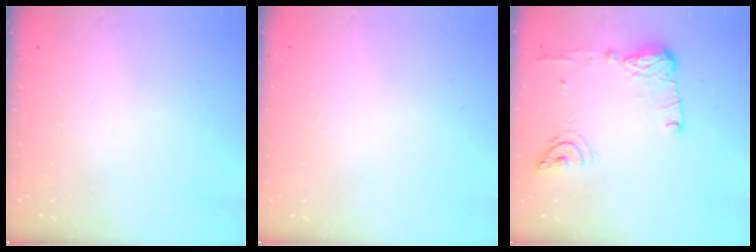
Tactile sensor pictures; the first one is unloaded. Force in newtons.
{"total": 1.0, "press": 0.8, "slide": 0.6}
{"total": 12.7, "press": 12.4, "slide": 2.7}